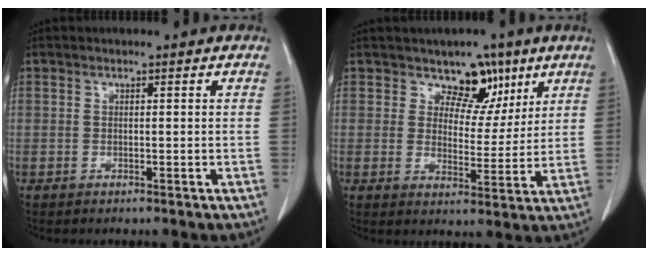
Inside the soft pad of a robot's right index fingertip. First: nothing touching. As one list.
[{"total": 6.2, "force": [4.1, 4.1, 2.2], "torque": [-0.012, -0.004, 0.063]}]